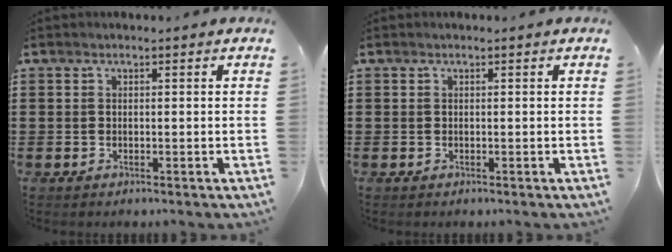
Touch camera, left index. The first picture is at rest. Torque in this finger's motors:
{"motor_torque": [-0.01, 0.01, 0.00, -0.01]}